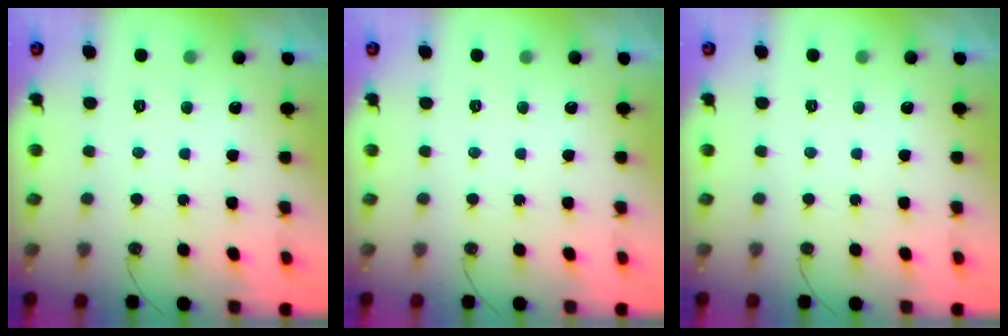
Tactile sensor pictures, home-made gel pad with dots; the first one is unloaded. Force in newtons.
{"total": 0.0}
{"total": 0.0}